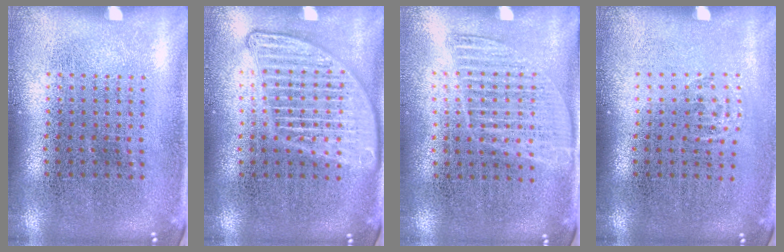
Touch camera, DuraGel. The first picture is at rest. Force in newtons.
{"total": 3.0, "press": 2.9, "slide": 0.3}
{"total": 1.0, "press": 0.9, "slide": 0.5}
{"total": 0.6, "press": 0.5, "slide": 0.3}